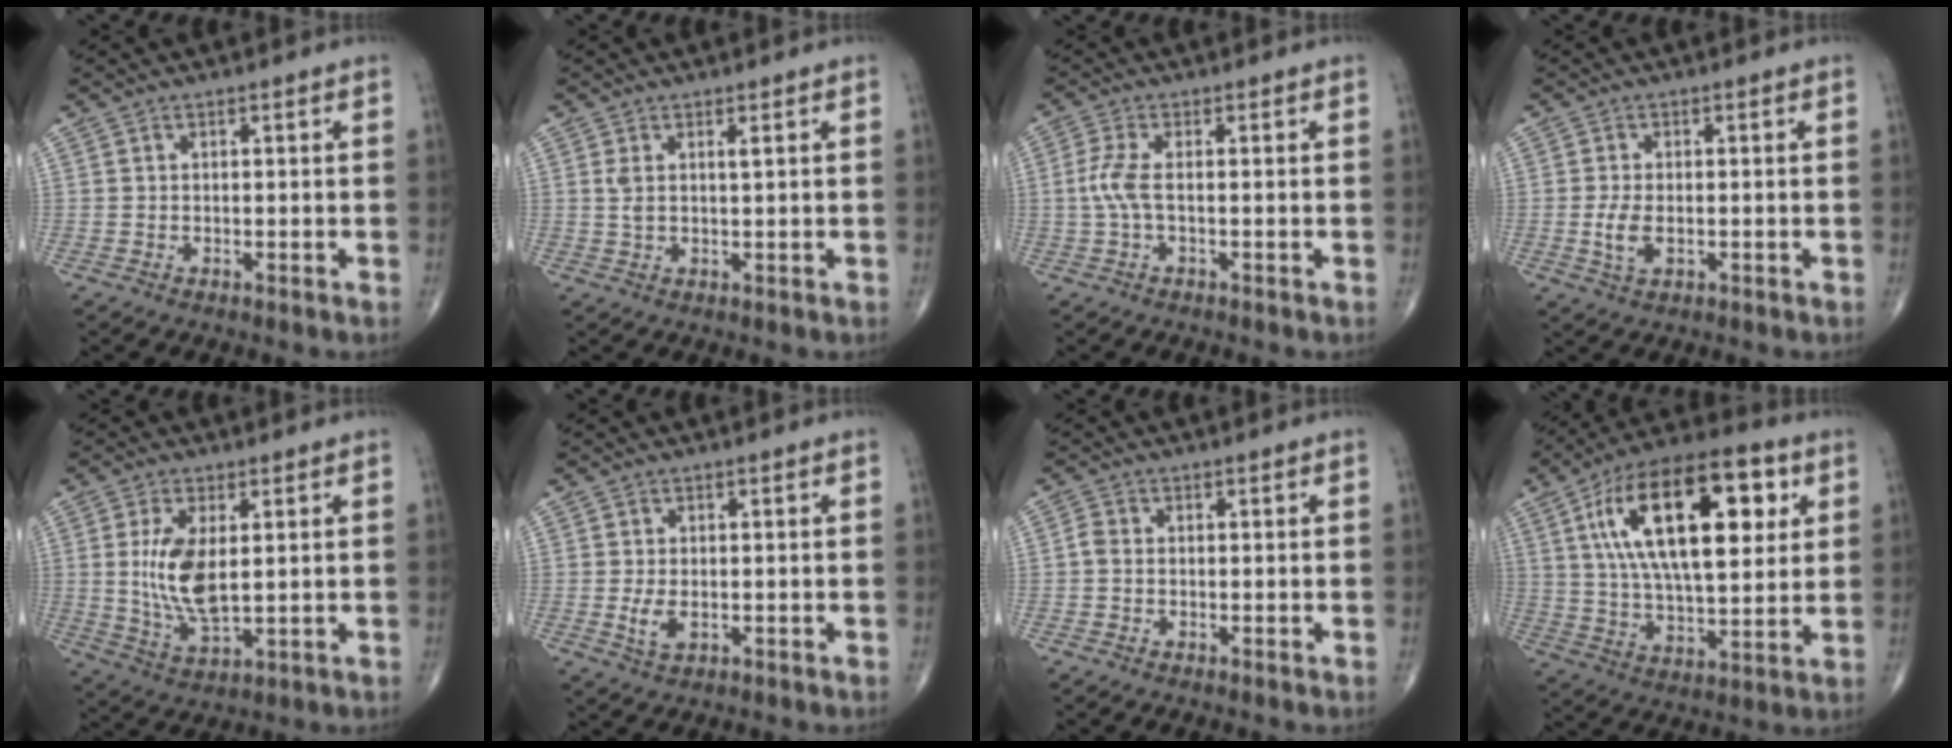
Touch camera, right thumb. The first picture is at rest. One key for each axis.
{"total": 2.3, "fx": 1.0, "fy": 0.5, "fz": 2.1, "tx": -0.045, "ty": 0.001, "tz": 0.023}
{"total": 3.9, "fx": -0.4, "fy": 1.1, "fz": 3.7, "tx": -0.104, "ty": 0.001, "tz": -0.013}
{"total": 4.0, "fx": -0.7, "fy": 2.1, "fz": 3.3, "tx": -0.071, "ty": -0.006, "tz": -0.012}
{"total": 10.0, "fx": 1.3, "fy": 4.5, "fz": 8.8, "tx": -0.174, "ty": -0.016, "tz": 0.035}
{"total": 3.3, "fx": -0.5, "fy": 1.8, "fz": 2.7, "tx": -0.056, "ty": -0.007, "tz": -0.007}
{"total": 1.5, "fx": -0.3, "fy": 1.1, "fz": 1.0, "tx": -0.018, "ty": 0.001, "tz": -0.010}
{"total": 25.5, "fx": 7.7, "fy": 11.3, "fz": 21.5, "tx": -0.351, "ty": -0.001, "tz": 0.122}